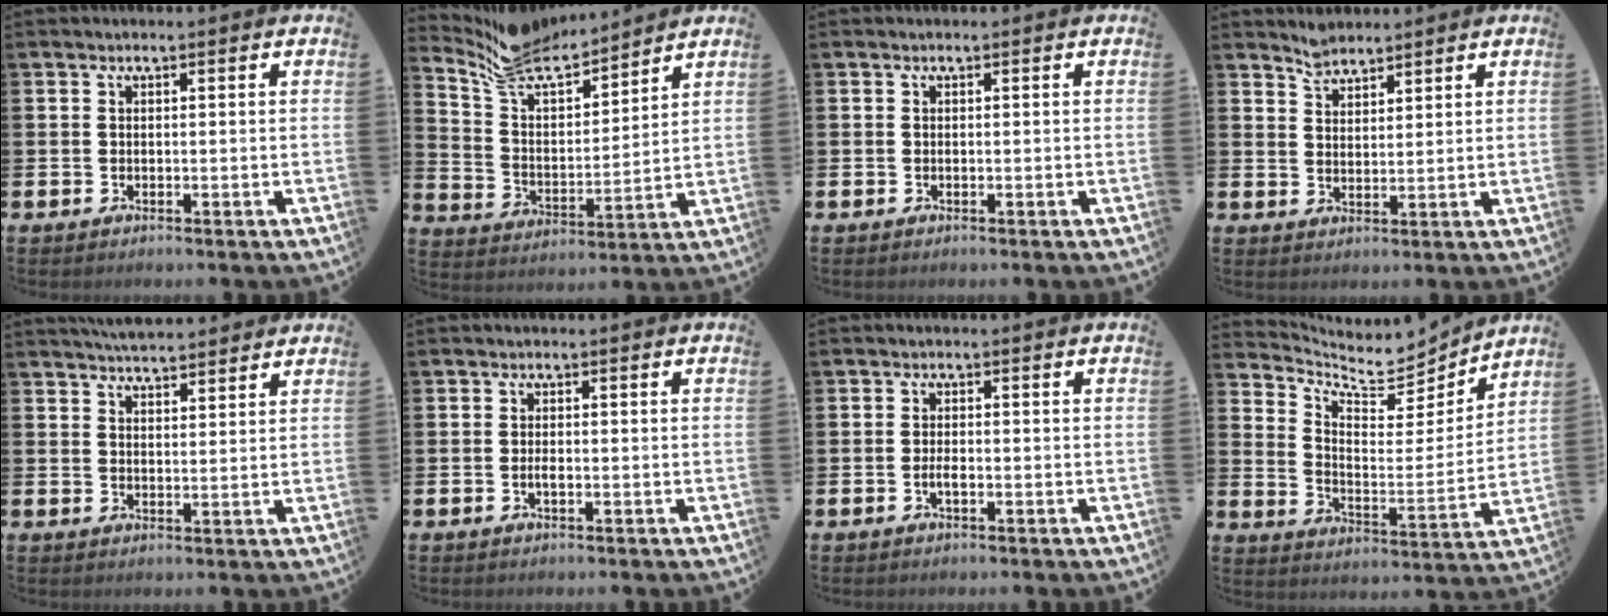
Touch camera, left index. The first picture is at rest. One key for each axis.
{"total": 9.4, "fx": 8.8, "fy": 2.7, "fz": 2.3, "tx": -0.090, "ty": -0.054, "tz": 0.165}
{"total": 0.0}
{"total": 3.4, "fx": 3.3, "fy": 0.7, "fz": -0.2, "tx": -0.004, "ty": -0.014, "tz": 0.062}
{"total": 4.3, "fx": 4.3, "fy": 0.4, "fz": 0.1, "tx": -0.012, "ty": -0.019, "tz": 0.079}
{"total": 1.0, "fx": -0.3, "fy": 0.4, "fz": 0.9, "tx": -0.025, "ty": 0.002, "tz": -0.004}
{"total": 1.4, "fx": -0.5, "fy": 0.5, "fz": 1.2, "tx": -0.030, "ty": 0.003, "tz": -0.008}
{"total": 7.7, "fx": 7.1, "fy": 2.6, "fz": 1.3, "tx": -0.065, "ty": -0.060, "tz": 0.124}